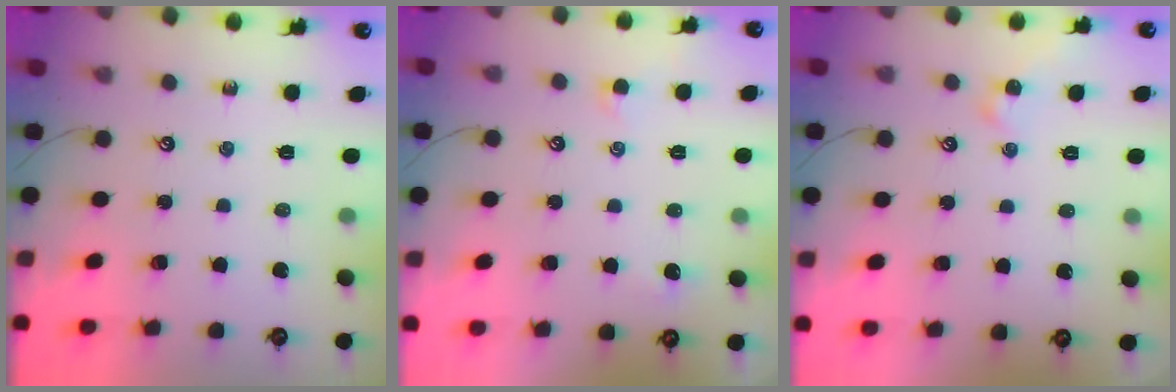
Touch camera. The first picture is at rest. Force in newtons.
{"total": 1.2, "press": 1.2, "slide": 0.4}
{"total": 2.0, "press": 1.9, "slide": 0.6}